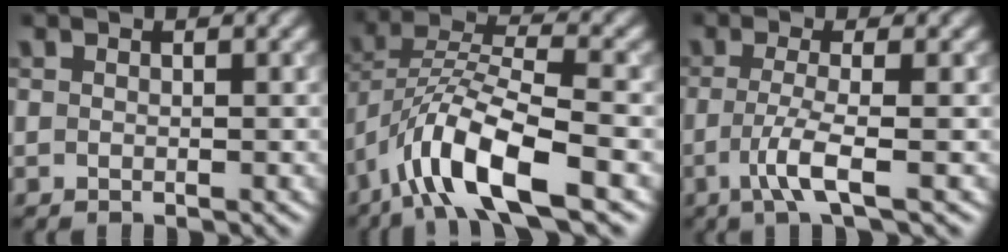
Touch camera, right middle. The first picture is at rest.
{"total": 9.3, "force": [-5.2, 2.6, 7.3], "torque": [-0.132, 0.007, -0.104]}
{"total": 3.6, "force": [-1.1, 0.7, 3.3], "torque": [-0.063, -0.005, -0.029]}